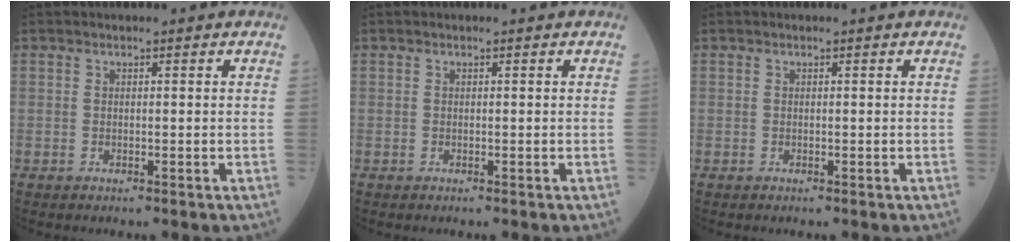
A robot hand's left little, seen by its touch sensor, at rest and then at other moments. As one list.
[{"total": 0.0}, {"total": 0.0}]